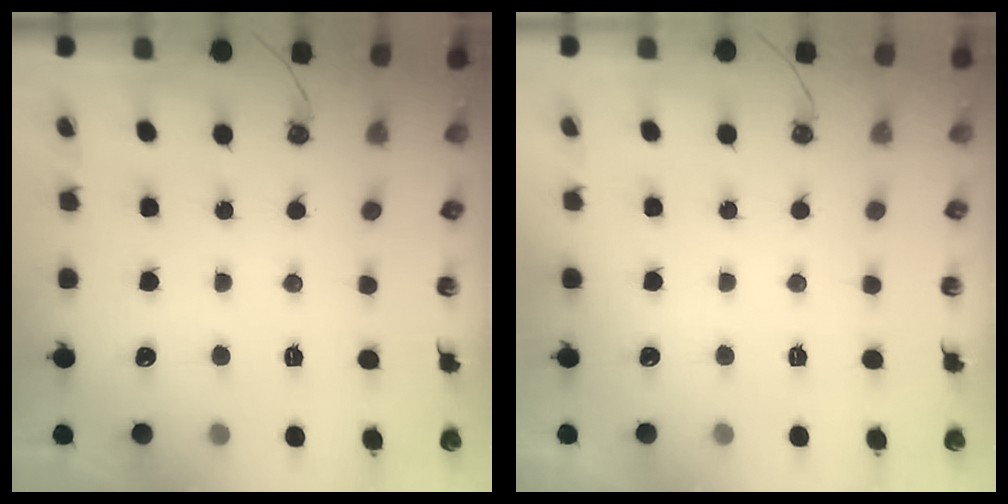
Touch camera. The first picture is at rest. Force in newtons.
{"total": 0.0}